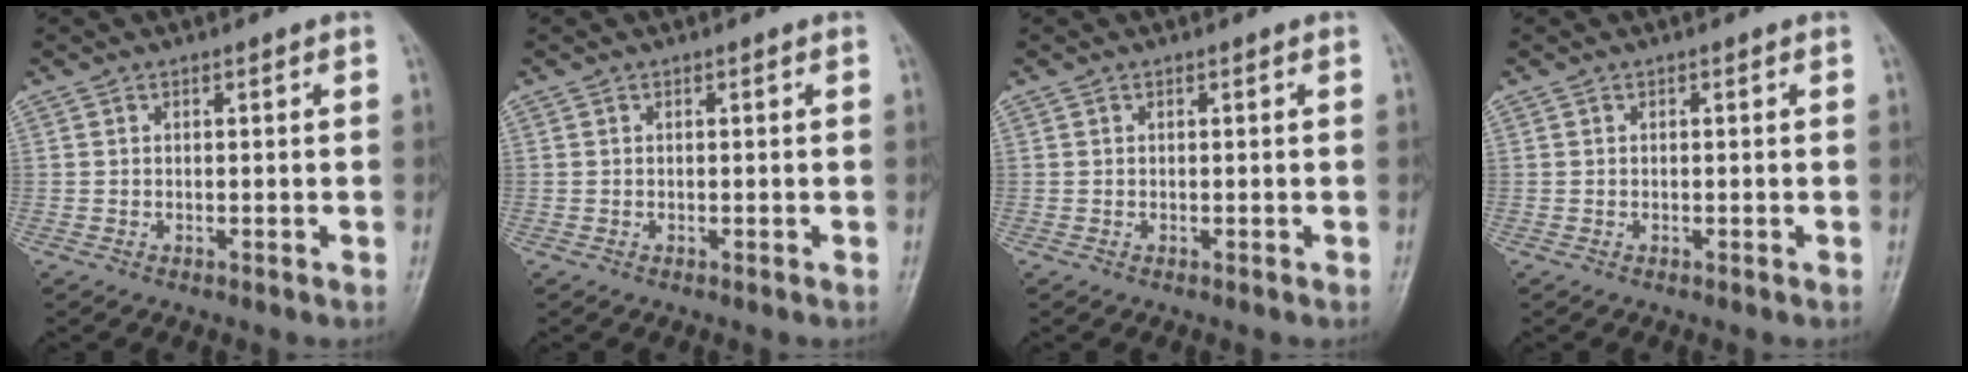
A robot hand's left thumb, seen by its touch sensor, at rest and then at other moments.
{"total": 0.0}
{"total": 0.0}
{"total": 0.0}